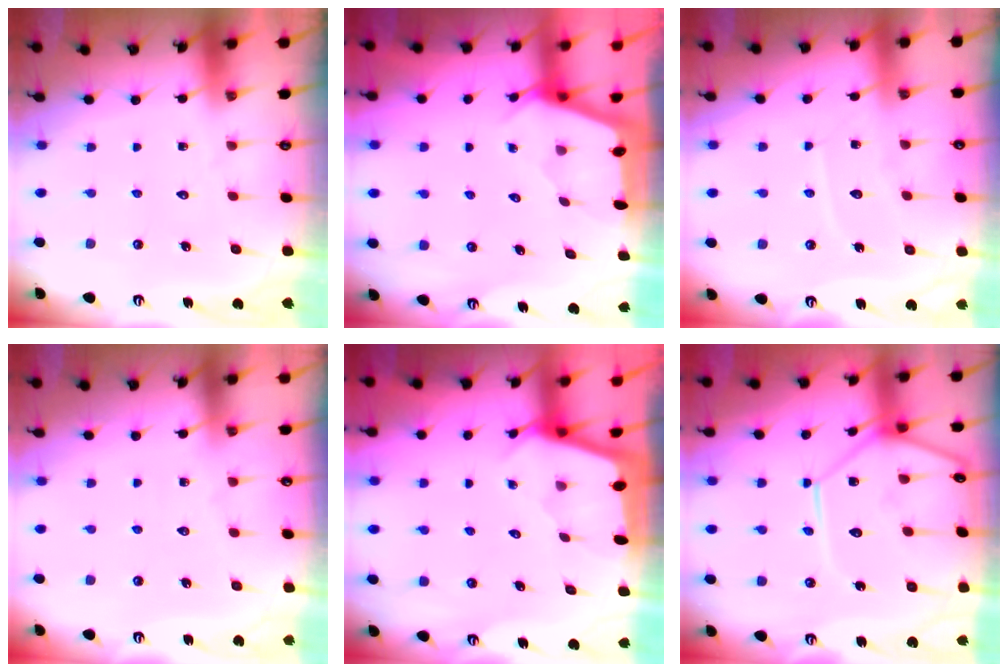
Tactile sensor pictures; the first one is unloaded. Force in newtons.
{"total": 2.3, "press": 2.3, "slide": 0.3}
{"total": 6.9, "press": 6.9, "slide": 0.6}
{"total": 5.1, "press": 5.1, "slide": 0.4}
{"total": 2.3, "press": 2.3, "slide": 0.3}
{"total": 14.0, "press": 14.0, "slide": 1.0}